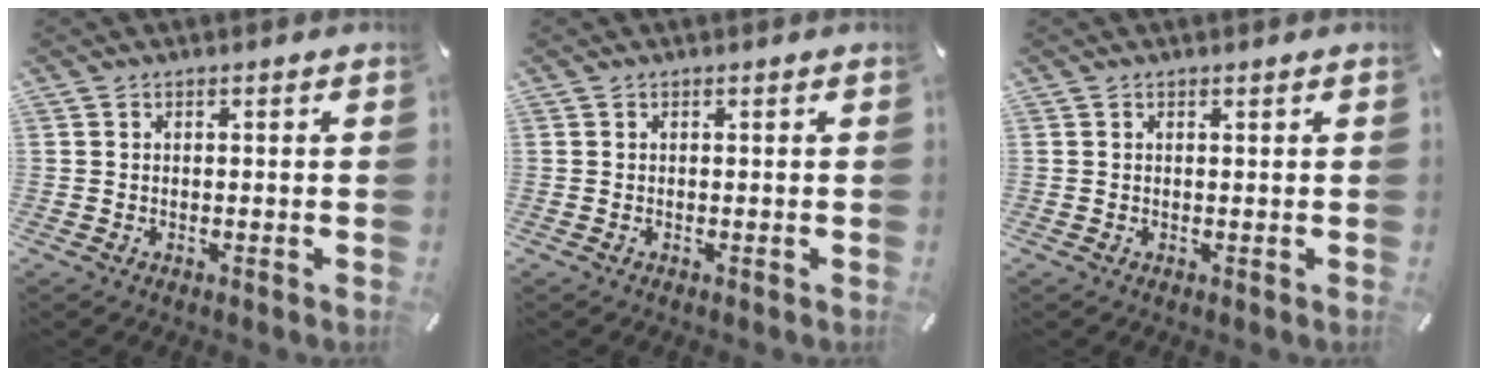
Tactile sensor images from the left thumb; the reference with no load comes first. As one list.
[{"total": 0.0}, {"total": 0.0}]